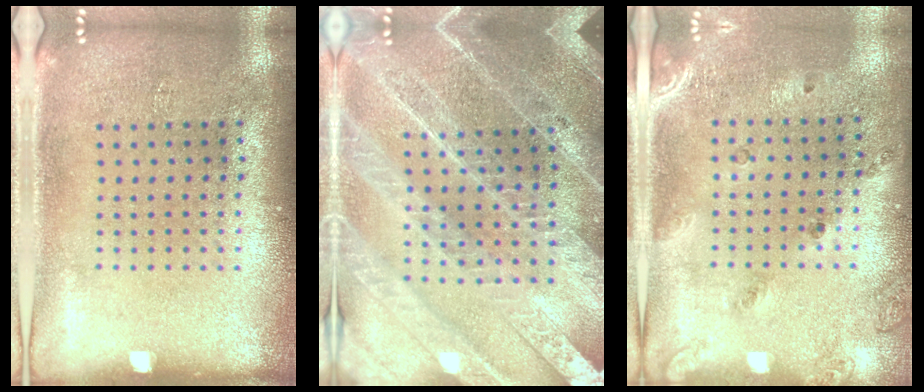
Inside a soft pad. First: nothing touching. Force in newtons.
{"total": 4.0, "press": 3.6, "slide": 1.7}
{"total": 1.6, "press": 1.1, "slide": 1.1}